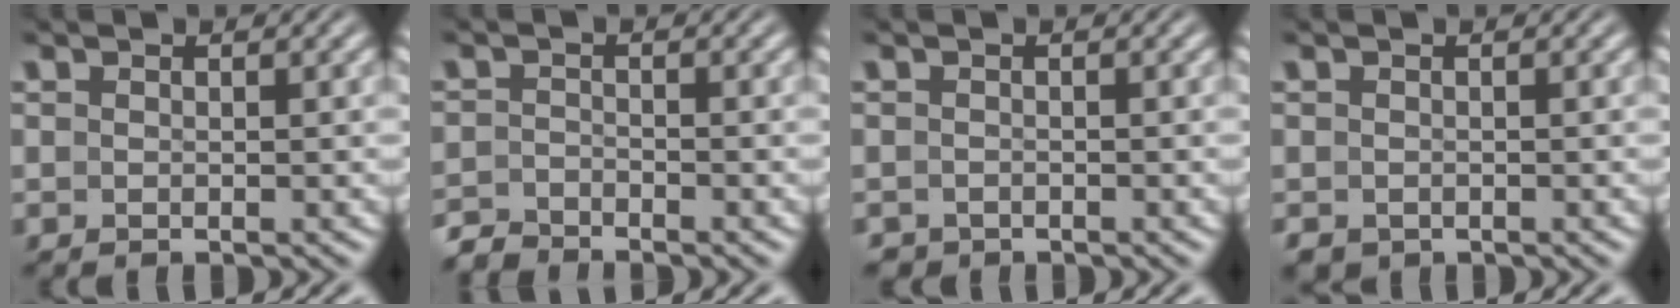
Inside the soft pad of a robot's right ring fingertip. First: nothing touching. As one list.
[{"total": 2.5, "force": [-2.5, 0.3, -0.1], "torque": [0.001, -0.010, -0.045]}, {"total": 1.9, "force": [-1.6, 0.9, 0.0], "torque": [-0.008, -0.019, -0.021]}, {"total": 2.4, "force": [-1.6, 1.6, 0.6], "torque": [-0.023, -0.023, -0.016]}]